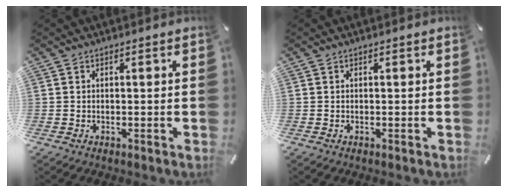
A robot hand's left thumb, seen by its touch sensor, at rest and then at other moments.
{"total": 0.0}